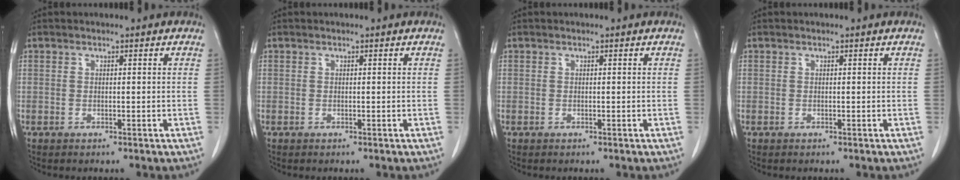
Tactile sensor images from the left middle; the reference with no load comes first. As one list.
[{"total": 0.0}, {"total": 0.0}, {"total": 0.0}]